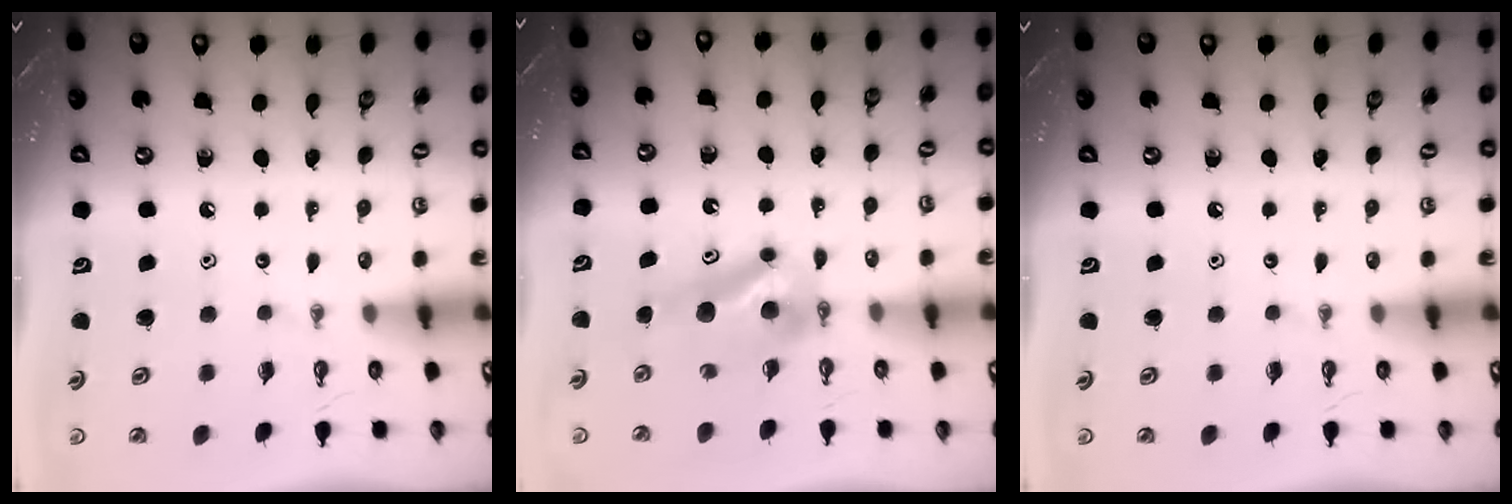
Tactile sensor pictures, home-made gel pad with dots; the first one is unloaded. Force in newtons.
{"total": 7.6, "press": 7.1, "slide": 2.6}
{"total": 0.0}